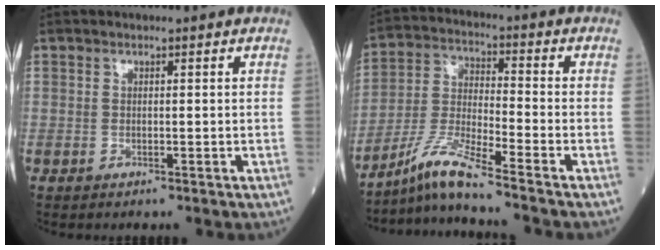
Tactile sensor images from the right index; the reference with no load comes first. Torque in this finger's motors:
{"motor_torque": [-0.22, -0.23, 0.11, 0.04]}